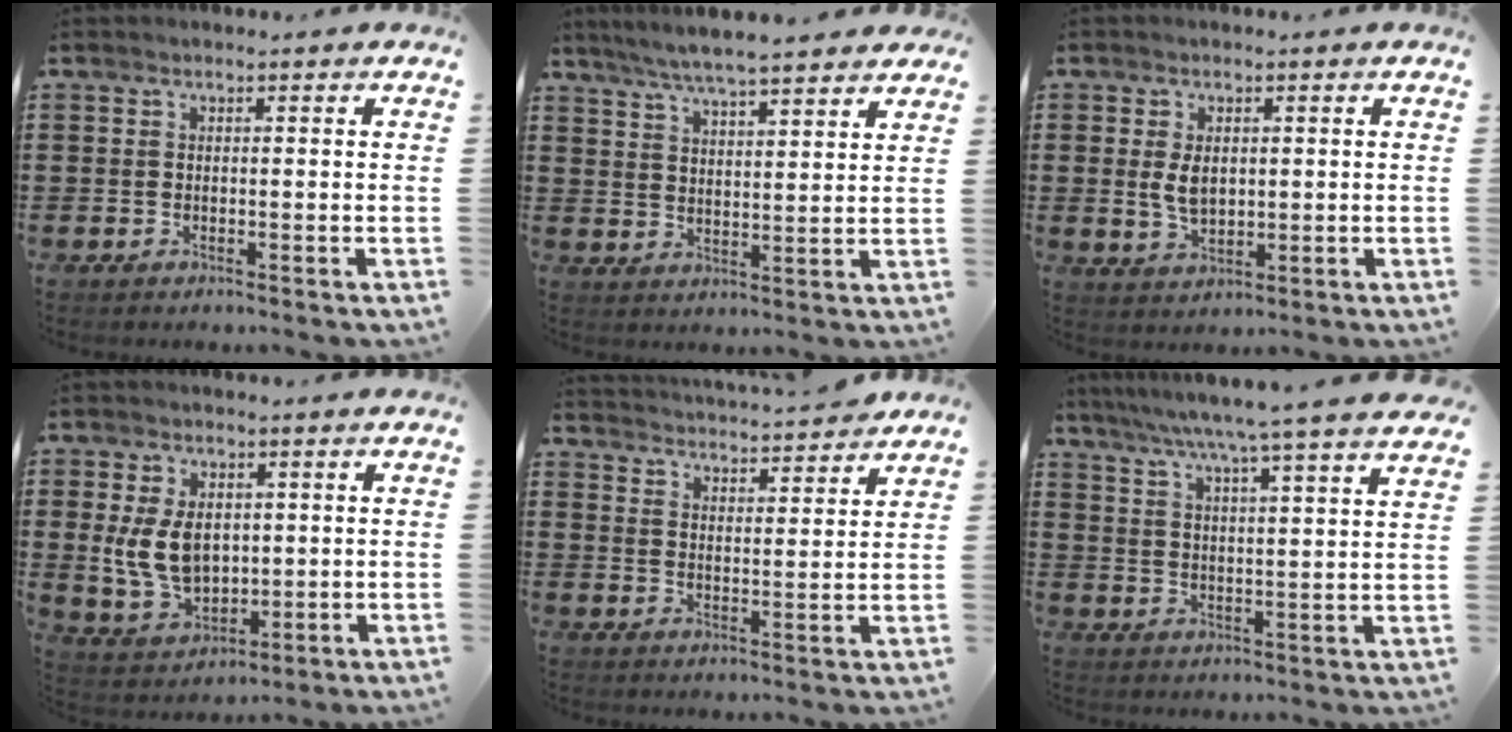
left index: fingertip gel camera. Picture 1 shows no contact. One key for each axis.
{"total": 5.4, "fx": 5.0, "fy": 0.1, "fz": 2.1, "tx": -0.059, "ty": -0.017, "tz": 0.087}
{"total": 4.1, "fx": 0.4, "fy": 2.5, "fz": 3.2, "tx": -0.073, "ty": 0.005, "tz": 0.005}
{"total": 8.1, "fx": 1.0, "fy": 5.7, "fz": 5.7, "tx": -0.145, "ty": 0.009, "tz": 0.015}
{"total": 4.1, "fx": 4.1, "fy": -0.3, "fz": 0.1, "tx": -0.020, "ty": -0.028, "tz": 0.069}
{"total": 6.7, "fx": 5.8, "fy": -1.5, "fz": 3.0, "tx": -0.080, "ty": -0.039, "tz": 0.094}